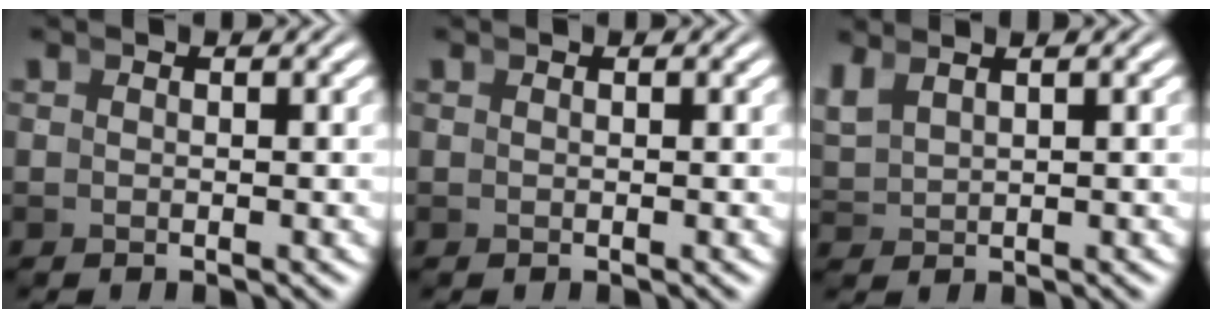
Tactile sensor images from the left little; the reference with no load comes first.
{"total": 0.0}
{"total": 2.3, "force": [1.7, 0.9, 1.2], "torque": [-0.023, 0.007, 0.039]}